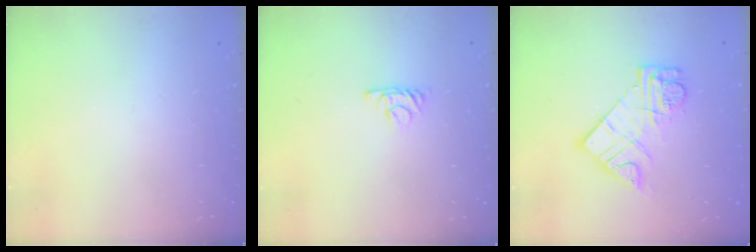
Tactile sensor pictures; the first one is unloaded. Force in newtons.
{"total": 4.3, "press": 4.3, "slide": 0.7}
{"total": 12.0, "press": 11.9, "slide": 1.1}